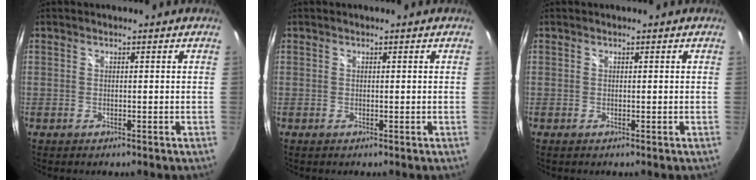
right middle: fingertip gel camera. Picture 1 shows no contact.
{"total": 0.0}
{"total": 0.0}